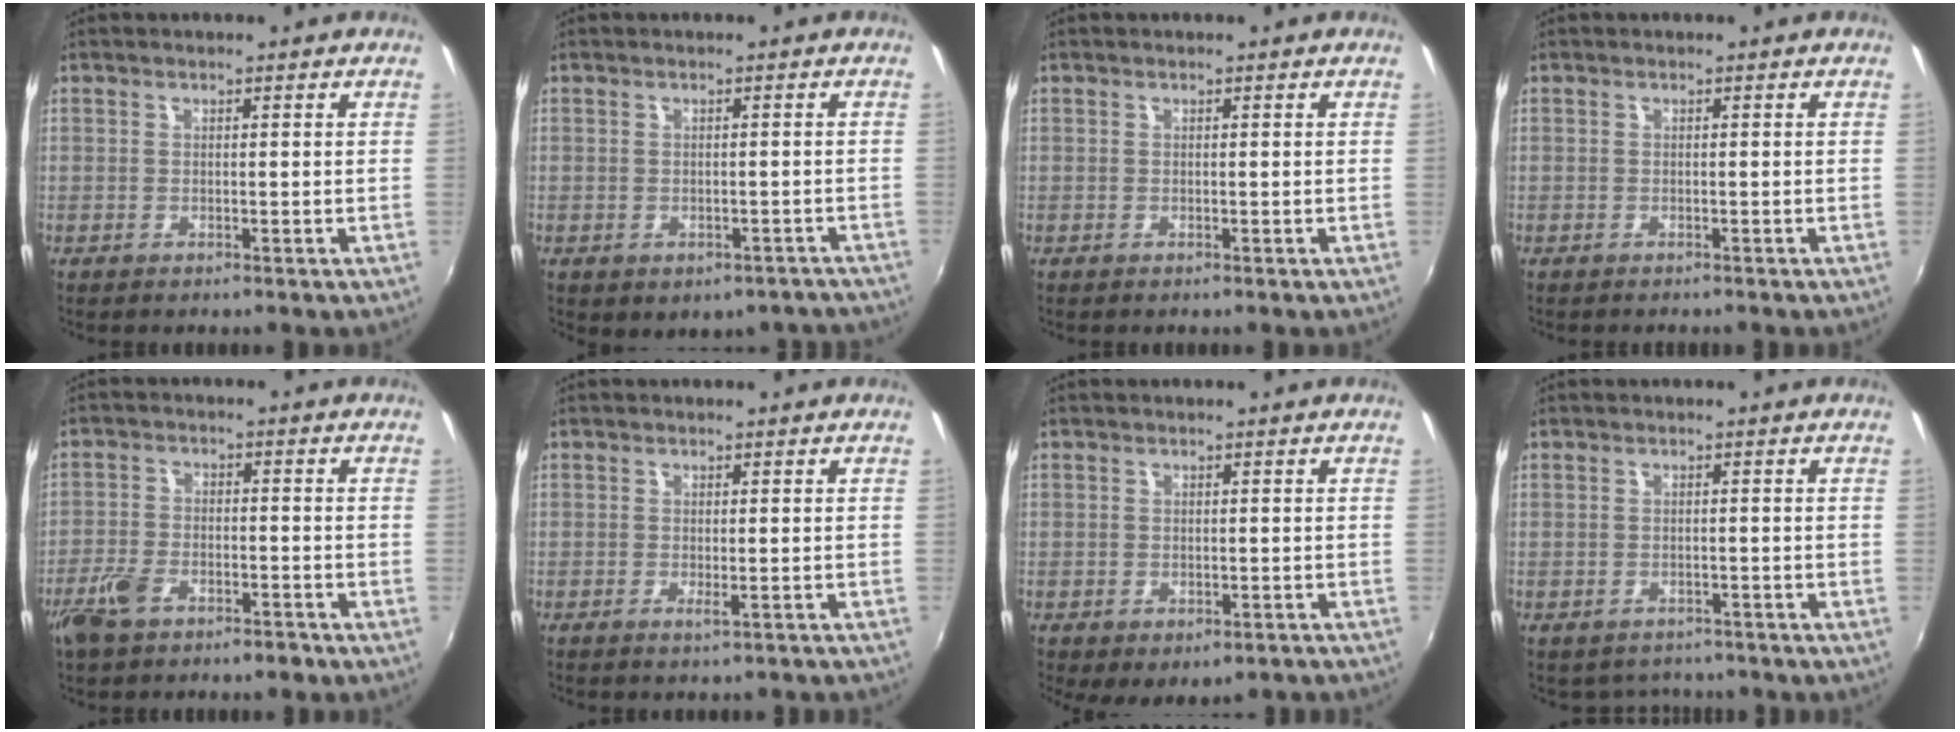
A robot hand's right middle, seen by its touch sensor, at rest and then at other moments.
{"total": 6.5, "force": [-4.5, 4.1, 2.3], "torque": [-0.036, 0.006, -0.034]}
{"total": 0.0}
{"total": 0.8, "force": [-0.7, 0.2, 0.2], "torque": [-0.005, -0.005, -0.012]}
{"total": 7.1, "force": [-4.9, 3.4, 3.9], "torque": [-0.094, -0.004, -0.092]}
{"total": 1.3, "force": [-0.9, 0.1, 0.9], "torque": [-0.013, -0.003, -0.013]}
{"total": 3.8, "force": [-1.5, 2.9, 2.0], "torque": [-0.035, -0.016, -0.016]}
{"total": 3.5, "force": [-3.0, 1.8, 0.3], "torque": [-0.012, -0.012, -0.041]}